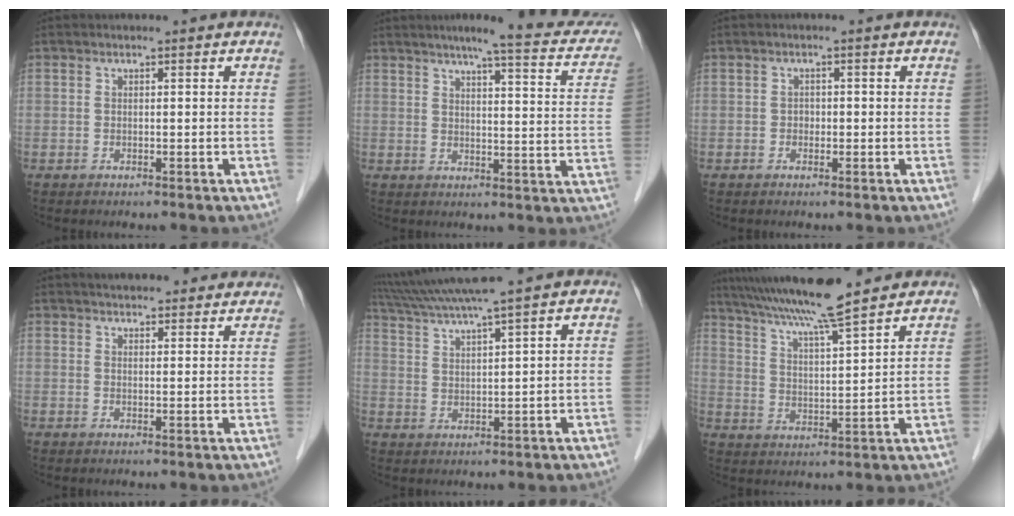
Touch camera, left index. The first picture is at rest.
{"total": 17.1, "force": [14.1, 1.7, 9.4], "torque": [-0.111, -0.006, 0.157]}
{"total": 1.0, "force": [-0.1, 0.7, 0.7], "torque": [-0.008, 0.004, -0.004]}
{"total": 14.5, "force": [13.1, 2.9, 5.5], "torque": [-0.063, 0.035, 0.161]}
{"total": 10.4, "force": [8.8, -1.8, 5.3], "torque": [-0.100, 0.020, 0.148]}
{"total": 14.0, "force": [12.0, -0.3, 7.2], "torque": [-0.134, 0.020, 0.199]}